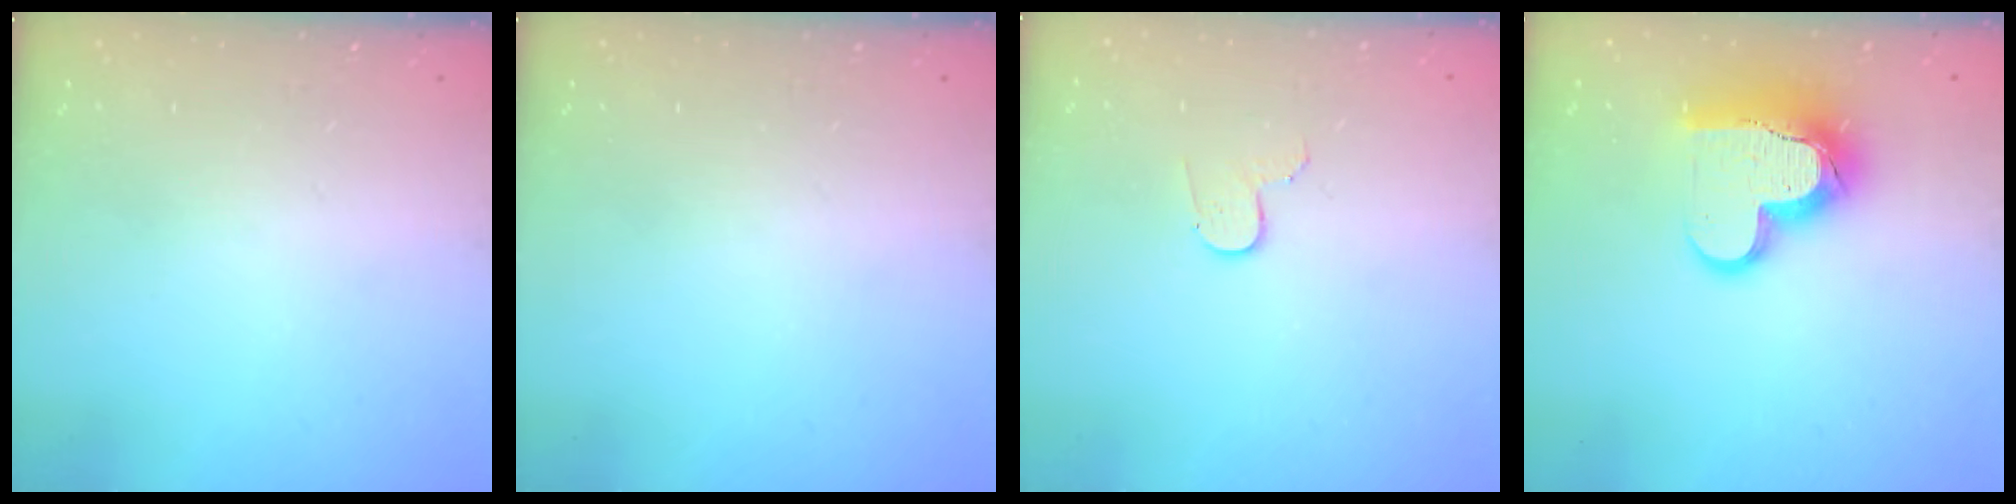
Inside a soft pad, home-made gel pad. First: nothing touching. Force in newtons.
{"total": 0.0}
{"total": 3.3, "press": 3.3, "slide": 0.3}
{"total": 15.5, "press": 15.4, "slide": 1.8}